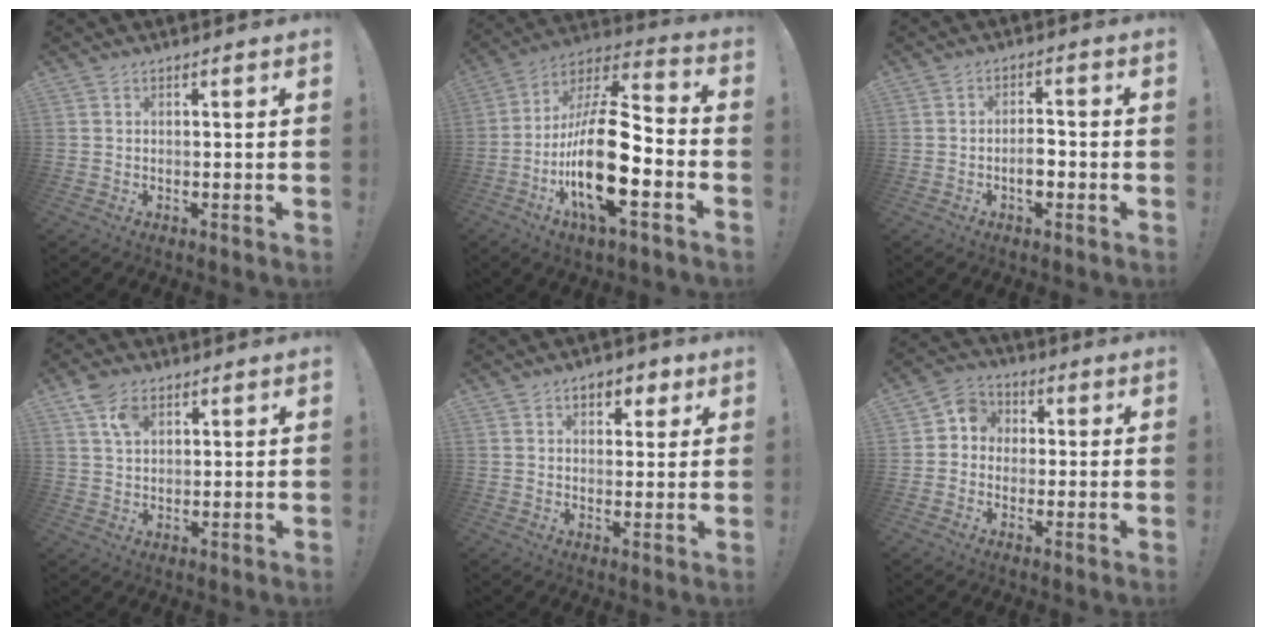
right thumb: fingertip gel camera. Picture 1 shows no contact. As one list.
[{"total": 23.4, "force": [-6.3, 8.2, 21.0], "torque": [-0.398, 0.030, -0.106]}, {"total": 4.6, "force": [-1.6, 3.1, 3.0], "torque": [-0.032, 0.010, -0.030]}, {"total": 6.6, "force": [3.6, 4.0, 3.8], "torque": [-0.060, -0.011, 0.067]}, {"total": 5.9, "force": [2.9, 3.9, 3.3], "torque": [-0.029, -0.008, 0.046]}, {"total": 5.9, "force": [-0.7, 5.5, 1.9], "torque": [-0.030, 0.020, -0.010]}]